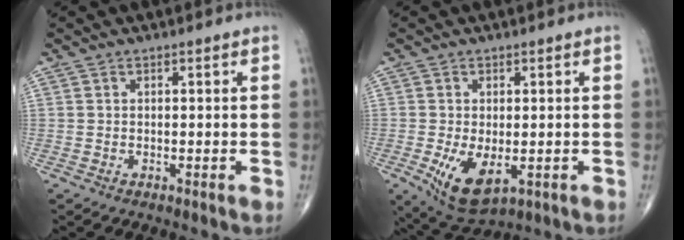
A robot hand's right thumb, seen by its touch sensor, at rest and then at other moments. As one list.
[{"total": 8.4, "force": [-2.0, 4.3, 6.9], "torque": [-0.122, -0.017, -0.020]}]